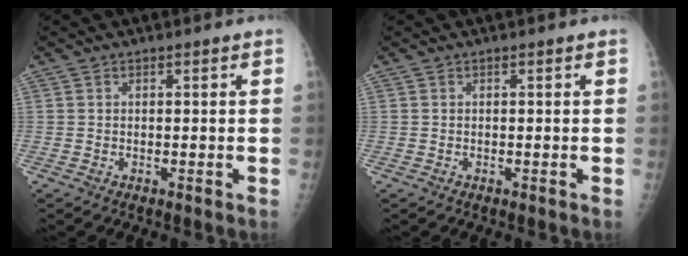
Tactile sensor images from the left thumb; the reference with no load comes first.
{"total": 0.0}